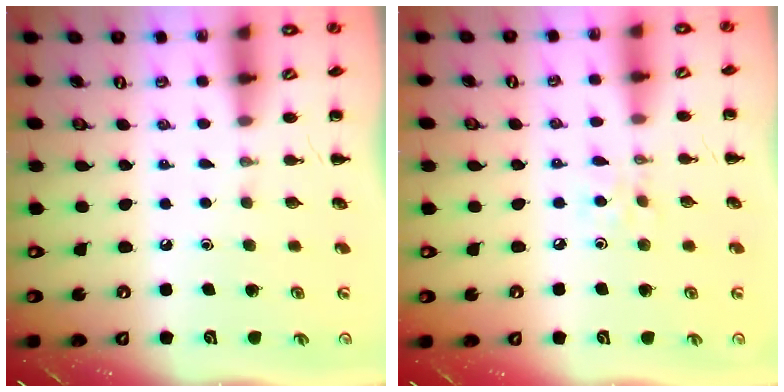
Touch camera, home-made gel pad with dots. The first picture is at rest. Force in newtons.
{"total": 3.9, "press": 3.6, "slide": 1.3}